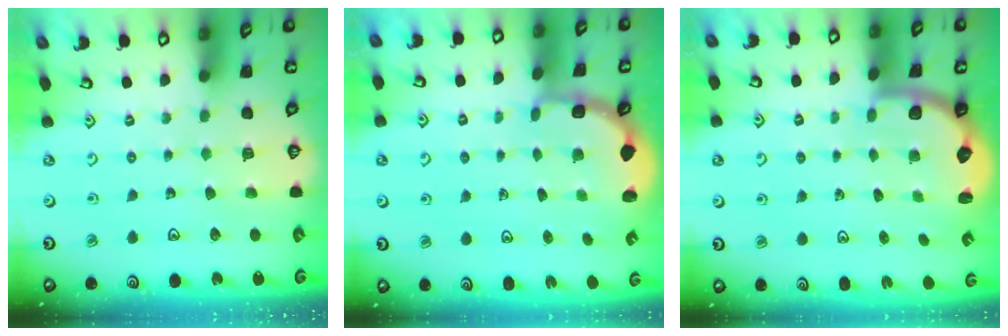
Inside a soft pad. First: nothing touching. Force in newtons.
{"total": 2.5, "press": 1.9, "slide": 1.6}
{"total": 2.1, "press": 1.9, "slide": 0.8}